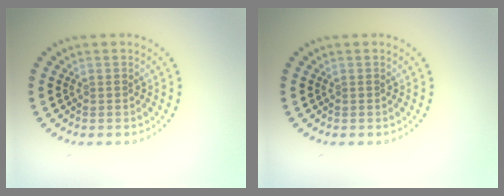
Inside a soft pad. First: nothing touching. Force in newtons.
{"total": 0.0}